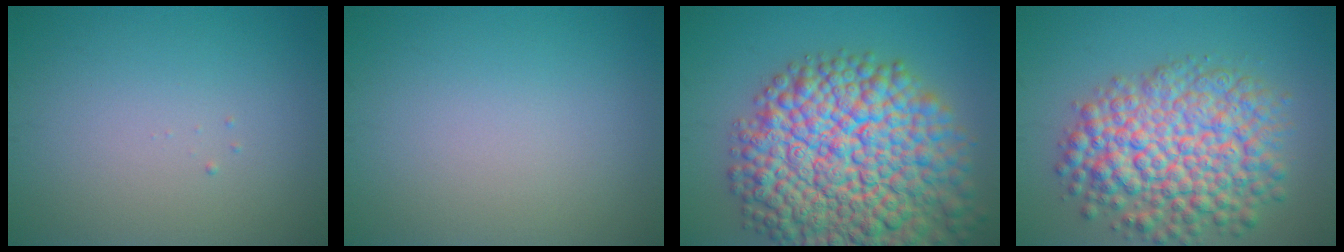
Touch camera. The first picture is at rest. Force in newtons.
{"total": 0.0}
{"total": 17.1, "press": 17.1, "slide": 0.8}
{"total": 9.9, "press": 9.9, "slide": 0.3}